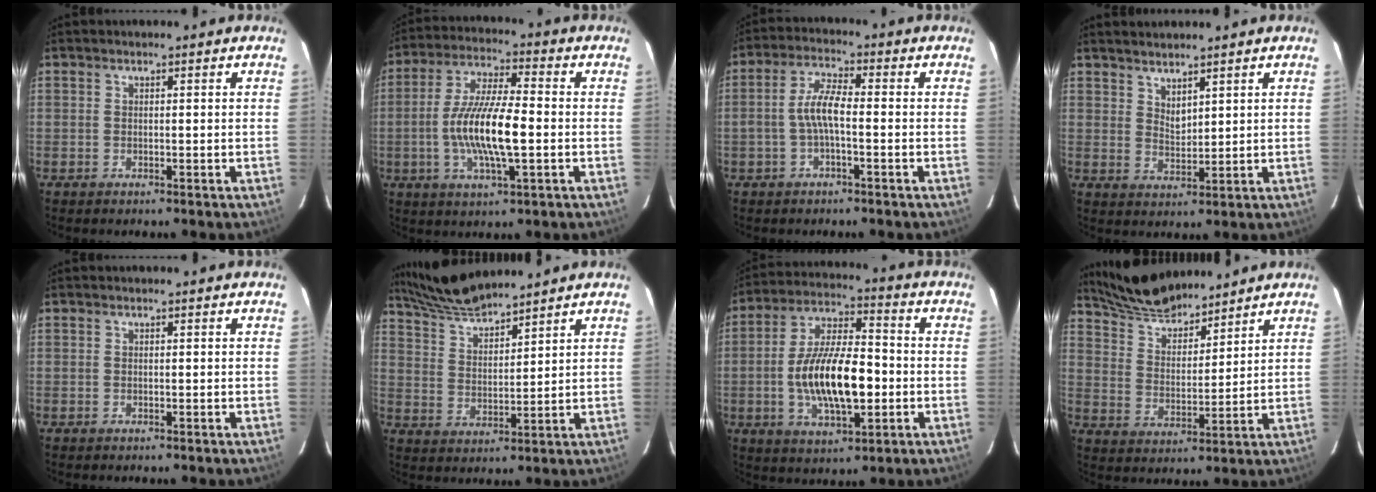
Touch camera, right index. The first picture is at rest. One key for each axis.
{"total": 13.3, "fx": -2.2, "fy": 3.0, "fz": 12.7, "tx": -0.252, "ty": -0.001, "tz": -0.044}
{"total": 5.2, "fx": -1.4, "fy": 1.3, "fz": 4.9, "tx": -0.104, "ty": 0.014, "tz": -0.027}
{"total": 4.2, "fx": 3.6, "fy": 1.1, "fz": 1.7, "tx": -0.025, "ty": -0.003, "tz": 0.064}
{"total": 0.0}
{"total": 10.1, "fx": 9.4, "fy": 1.0, "fz": 3.7, "tx": -0.076, "ty": 0.008, "tz": 0.178}
{"total": 15.9, "fx": -2.8, "fy": 6.1, "fz": 14.4, "tx": -0.272, "ty": 0.003, "tz": -0.047}
{"total": 12.8, "fx": 11.5, "fy": 3.3, "fz": 4.6, "tx": -0.091, "ty": 0.018, "tz": 0.207}